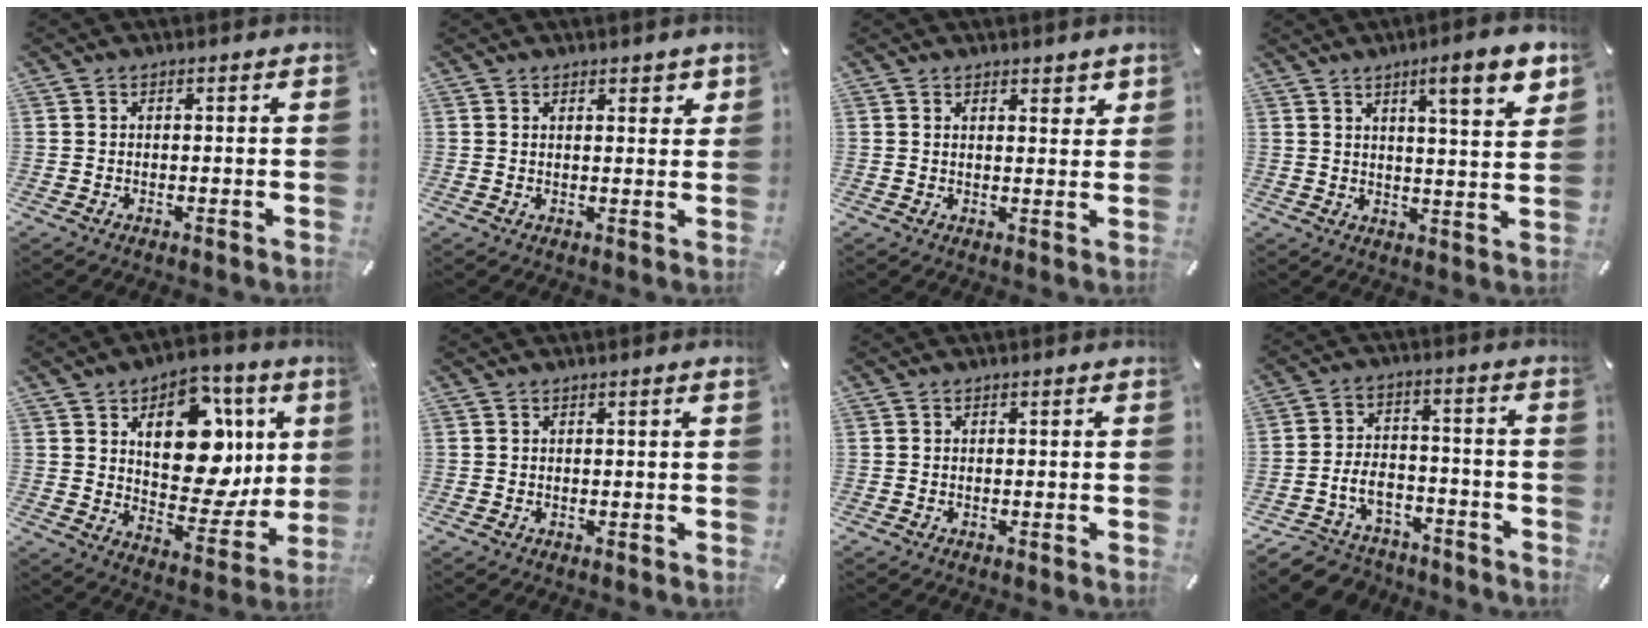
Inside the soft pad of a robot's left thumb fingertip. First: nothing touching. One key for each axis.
{"total": 2.4, "fx": 1.7, "fy": 1.2, "fz": 1.2, "tx": -0.010, "ty": -0.005, "tz": 0.027}
{"total": 2.9, "fx": 2.3, "fy": 1.4, "fz": 0.9, "tx": -0.007, "ty": -0.013, "tz": 0.039}
{"total": 10.3, "fx": 5.9, "fy": 1.5, "fz": 8.3, "tx": -0.114, "ty": -0.033, "tz": 0.088}
{"total": 18.1, "fx": 6.5, "fy": 11.9, "fz": 12.1, "tx": -0.152, "ty": -0.040, "tz": 0.114}
{"total": 0.6, "fx": 0.2, "fy": 0.0, "fz": 0.6, "tx": -0.008, "ty": 0.000, "tz": 0.003}
{"total": 0.0}
{"total": 8.6, "fx": -4.4, "fy": 6.7, "fz": 3.0, "tx": -0.073, "ty": 0.024, "tz": -0.080}